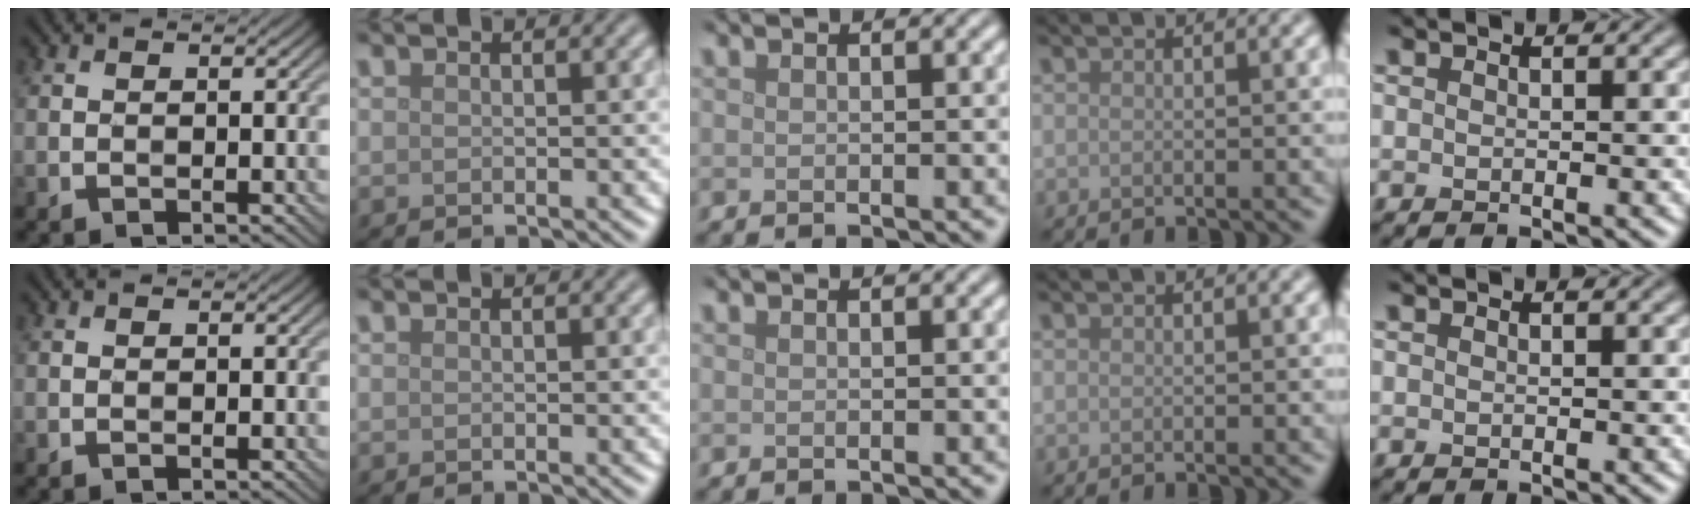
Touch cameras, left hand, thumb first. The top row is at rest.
{}